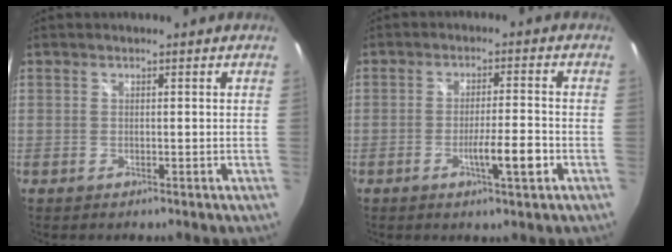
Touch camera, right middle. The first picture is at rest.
{"total": 5.9, "force": [-2.5, 0.2, 5.3], "torque": [-0.092, -0.009, -0.039]}